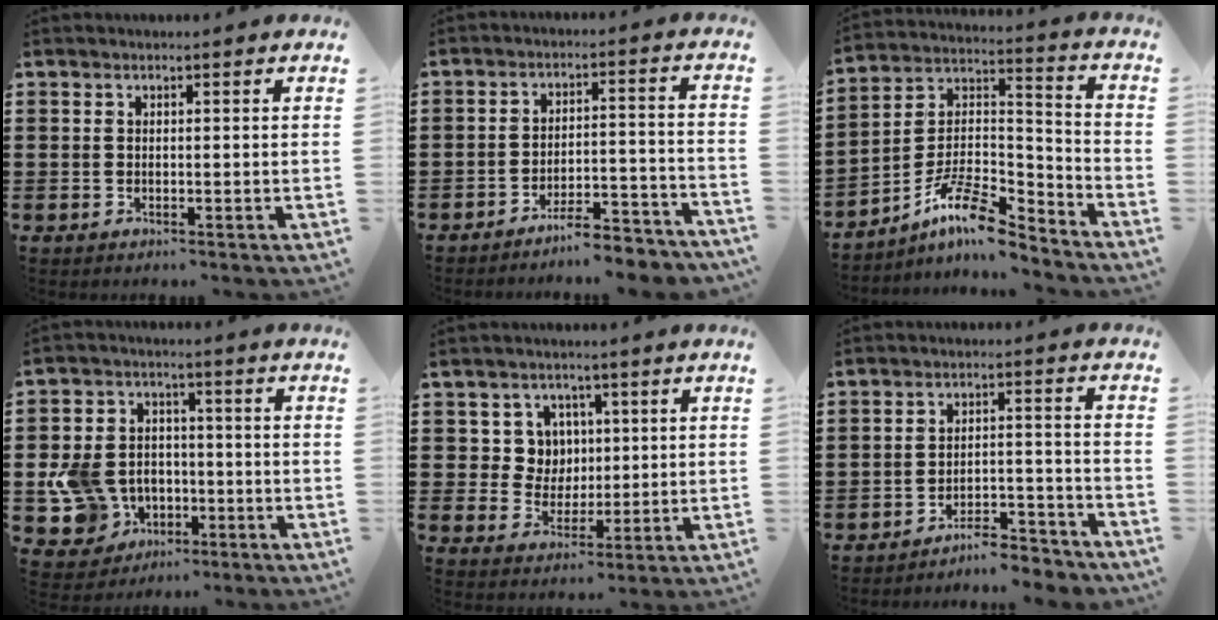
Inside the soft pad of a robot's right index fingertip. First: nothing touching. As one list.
[{"total": 5.9, "force": [-5.6, 0.0, 1.8], "torque": [-0.029, 0.002, -0.107]}, {"total": 10.7, "force": [-8.3, 2.5, 6.2], "torque": [-0.130, 0.007, -0.166]}, {"total": 9.3, "force": [-2.2, 8.2, 3.9], "torque": [-0.126, 0.018, -0.036]}, {"total": 5.9, "force": [1.7, 5.5, 1.5], "torque": [-0.049, 0.015, 0.029]}, {"total": 5.8, "force": [-5.6, 0.4, 1.2], "torque": [-0.019, 0.009, -0.110]}]